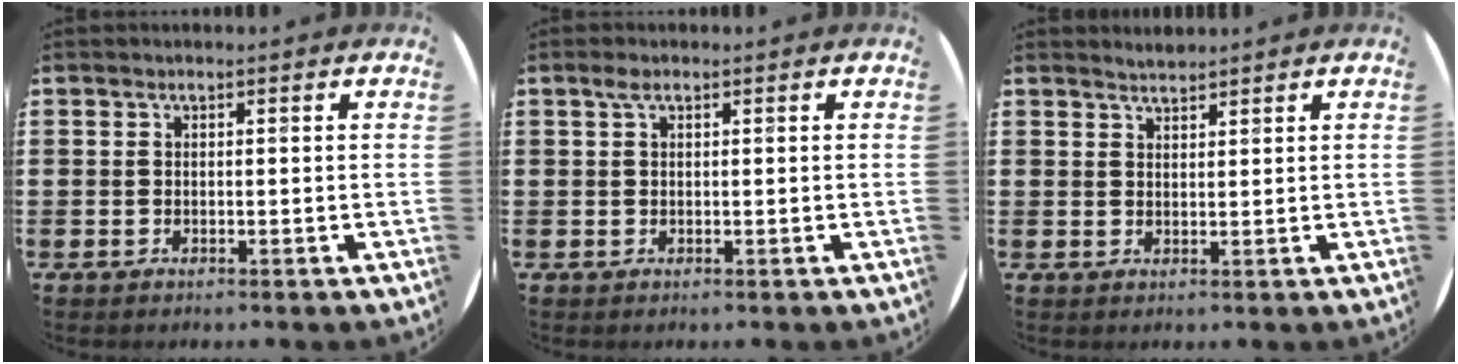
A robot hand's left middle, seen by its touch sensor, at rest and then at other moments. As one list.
[{"total": 1.1, "force": [0.5, 0.4, 0.9], "torque": [-0.018, 0.006, 0.008]}, {"total": 1.6, "force": [1.6, 0.1, -0.2], "torque": [0.001, 0.002, 0.032]}]